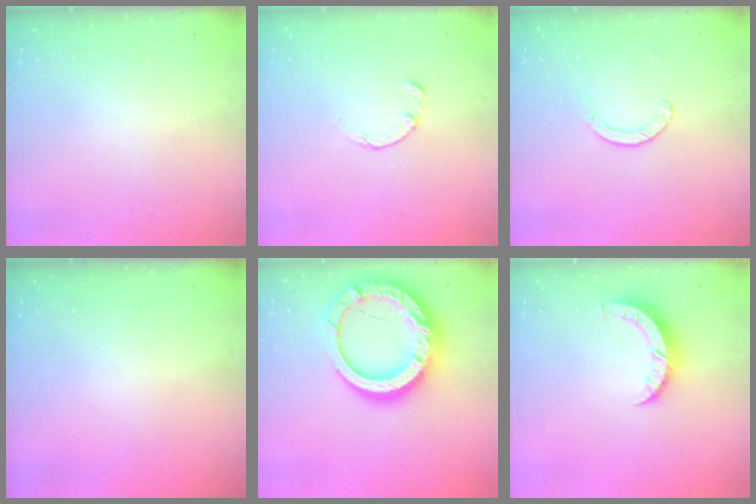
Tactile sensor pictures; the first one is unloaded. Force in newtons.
{"total": 2.2, "press": 2.2, "slide": 0.3}
{"total": 2.7, "press": 2.7, "slide": 0.3}
{"total": 0.0}
{"total": 24.5, "press": 24.4, "slide": 2.2}
{"total": 5.0, "press": 4.9, "slide": 0.6}